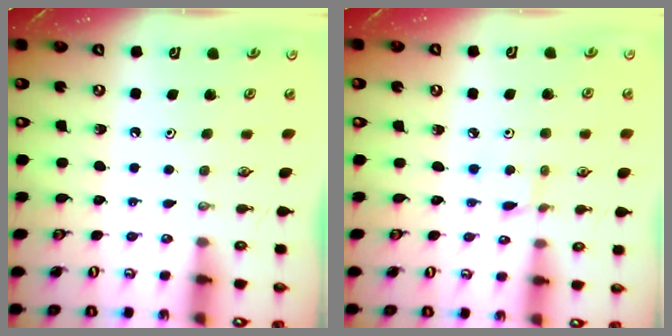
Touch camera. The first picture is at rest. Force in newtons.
{"total": 2.5, "press": 2.5, "slide": 0.3}